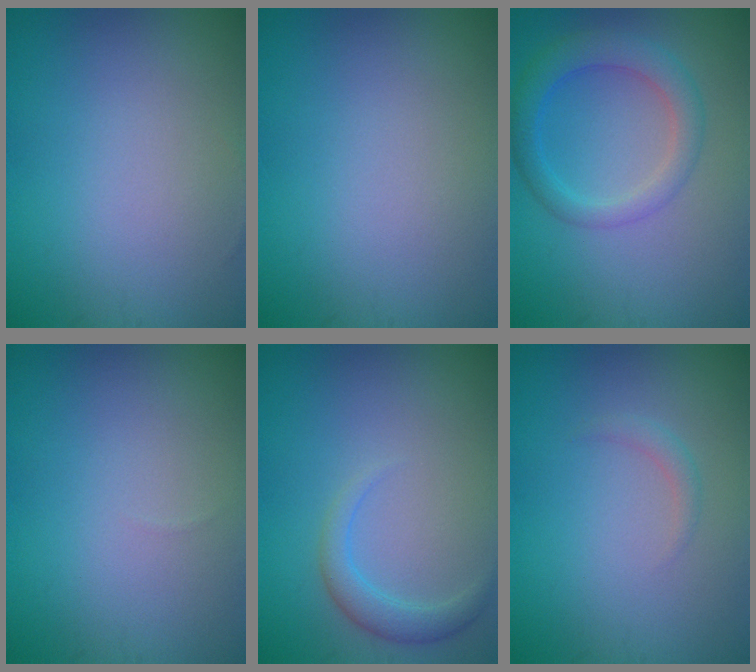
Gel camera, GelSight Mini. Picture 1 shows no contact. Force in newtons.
{"total": 0.0}
{"total": 3.6, "press": 3.6, "slide": 0.0}
{"total": 0.0}
{"total": 2.1, "press": 2.1, "slide": 0.1}
{"total": 0.9, "press": 0.9, "slide": 0.1}